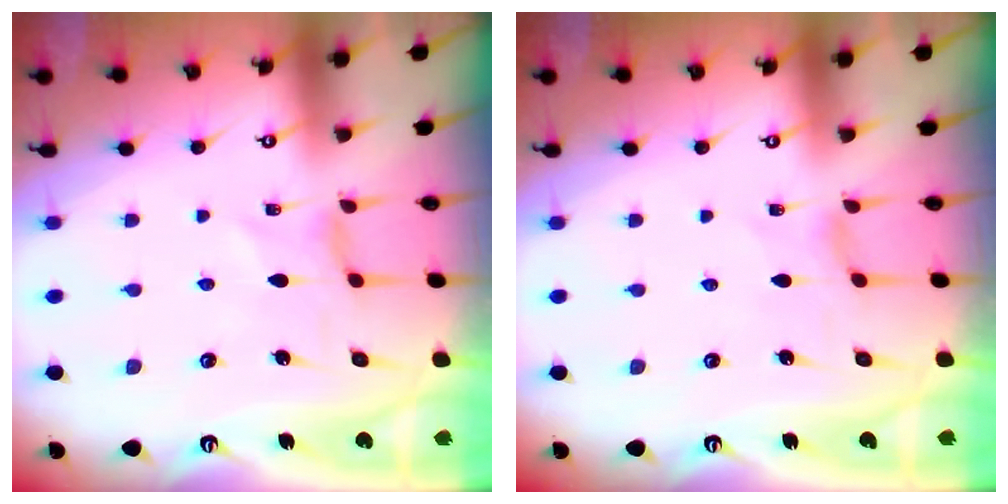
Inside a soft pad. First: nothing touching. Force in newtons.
{"total": 1.1, "press": 1.1, "slide": 0.2}